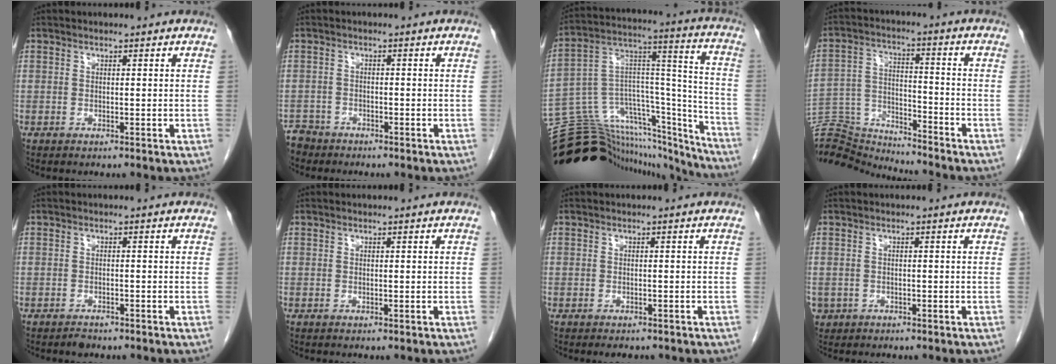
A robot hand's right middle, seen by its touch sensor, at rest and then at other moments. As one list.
[{"total": 3.4, "force": [-3.0, 1.5, -0.5], "torque": [0.005, 0.000, -0.058]}, {"total": 32.4, "force": [-29.6, 7.7, 10.5], "torque": [-0.144, 0.033, -0.434]}, {"total": 15.3, "force": [-15.2, 1.2, 1.3], "torque": [-0.033, 0.026, -0.261]}, {"total": 1.5, "force": [-1.2, 0.6, 0.6], "torque": [-0.014, -0.001, -0.015]}, {"total": 0.0}, {"total": 2.0, "force": [-1.7, 0.9, 0.6], "torque": [-0.009, -0.003, -0.020]}, {"total": 2.3, "force": [-1.2, 2.0, 0.2], "torque": [-0.007, 0.003, -0.017]}]